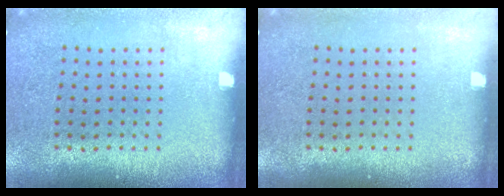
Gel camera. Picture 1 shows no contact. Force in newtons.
{"total": 0.0}